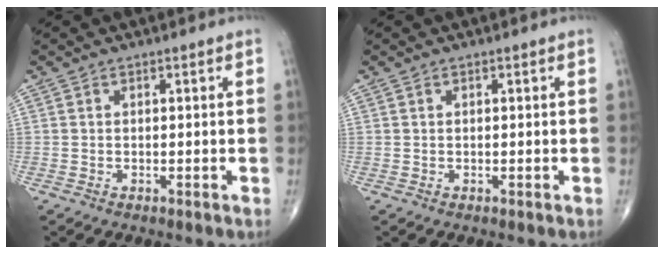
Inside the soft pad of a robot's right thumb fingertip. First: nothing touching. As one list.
[{"total": 0.0}]